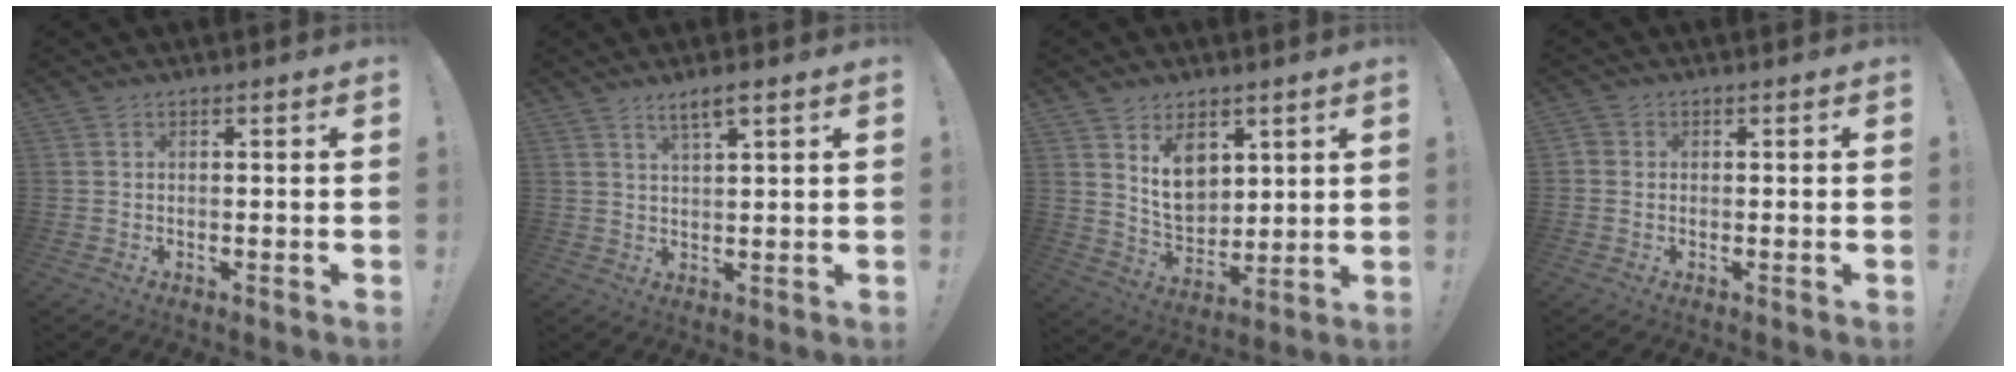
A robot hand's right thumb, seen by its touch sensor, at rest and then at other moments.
{"total": 4.3, "force": [2.9, 0.6, 3.0], "torque": [-0.048, -0.014, 0.048]}
{"total": 11.0, "force": [5.3, 7.9, 5.4], "torque": [-0.066, -0.037, 0.104]}
{"total": 1.4, "force": [-0.3, 1.3, 0.6], "torque": [-0.010, 0.003, -0.006]}